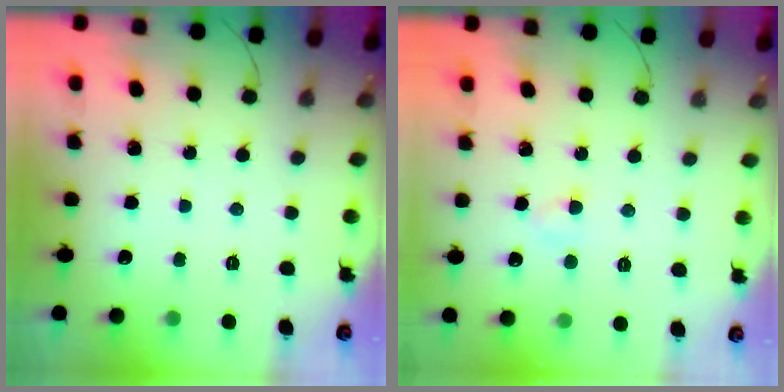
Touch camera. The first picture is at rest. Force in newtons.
{"total": 2.3, "press": 2.1, "slide": 0.8}